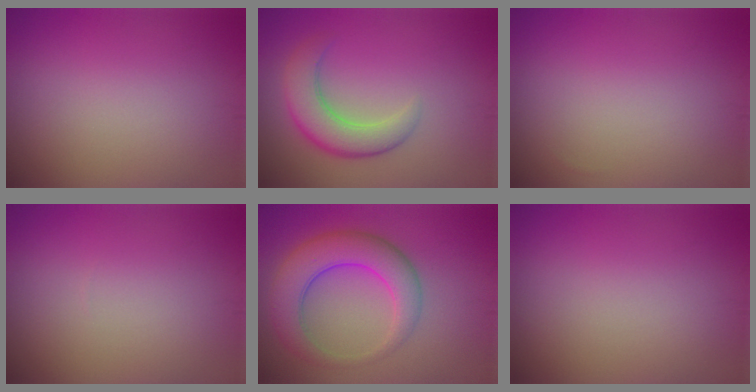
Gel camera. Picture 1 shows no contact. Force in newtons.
{"total": 4.9, "press": 4.9, "slide": 0.2}
{"total": 0.0}
{"total": 0.0}
{"total": 6.3, "press": 6.3, "slide": 0.1}
{"total": 0.0}